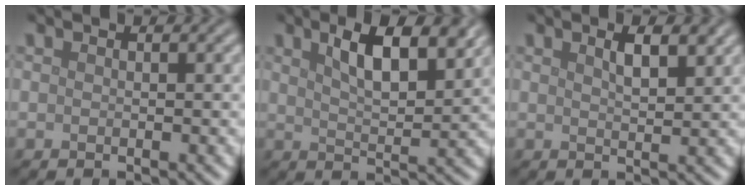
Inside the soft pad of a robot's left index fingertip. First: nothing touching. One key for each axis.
{"total": 6.2, "fx": 3.2, "fy": 2.1, "fz": 4.8, "tx": -0.080, "ty": 0.002, "tz": 0.051}
{"total": 2.5, "fx": 1.5, "fy": 0.7, "fz": 1.9, "tx": -0.029, "ty": 0.002, "tz": 0.026}